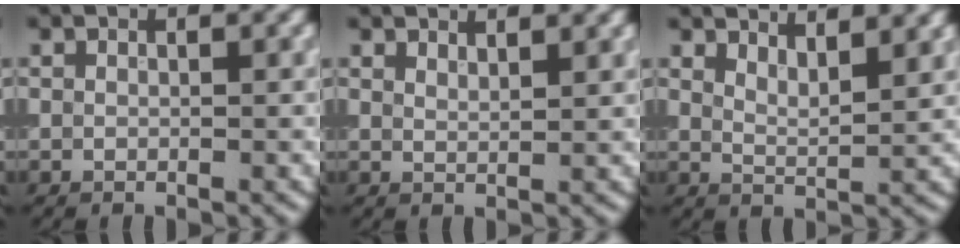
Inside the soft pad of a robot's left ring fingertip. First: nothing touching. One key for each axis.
{"total": 2.7, "fx": 2.3, "fy": 0.8, "fz": 1.2, "tx": 0.000, "ty": 0.010, "tz": 0.021}
{"total": 4.6, "fx": 3.8, "fy": 1.3, "fz": 2.2, "tx": -0.023, "ty": 0.013, "tz": 0.047}